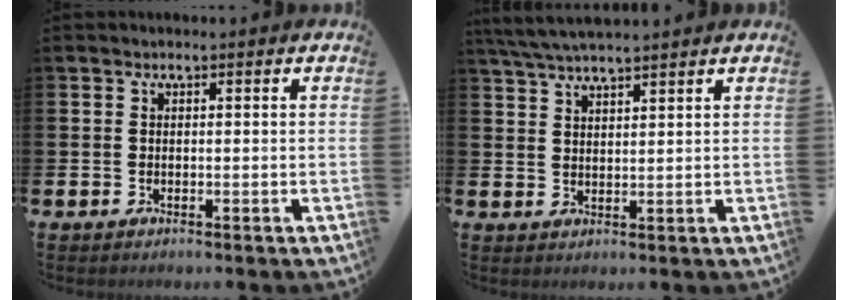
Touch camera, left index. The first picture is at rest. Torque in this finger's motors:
{"motor_torque": [0.16, -0.37, 0.74, 0.21]}